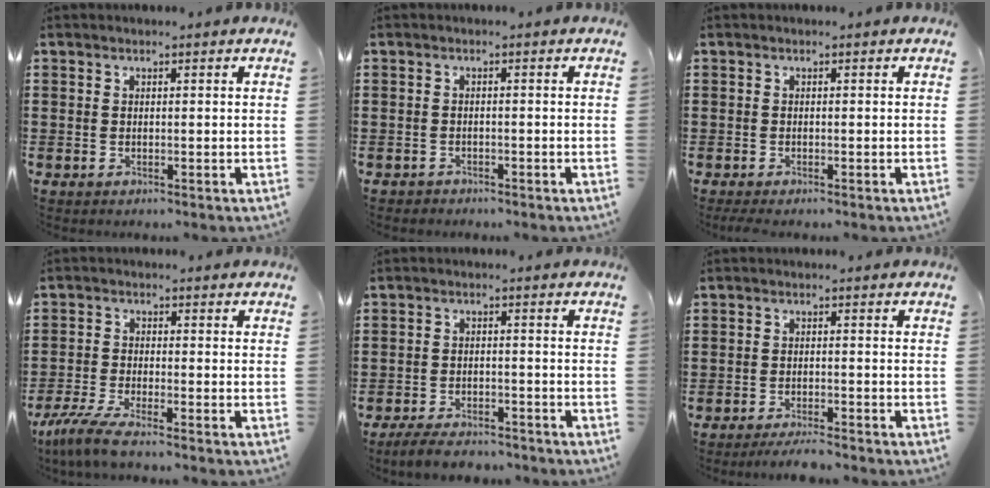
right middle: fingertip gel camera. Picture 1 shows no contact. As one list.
[{"total": 1.0, "force": [-1.0, 0.3, 0.0], "torque": [-0.001, 0.004, -0.023]}, {"total": 0.6, "force": [-0.5, 0.1, 0.3], "torque": [-0.006, -0.004, -0.009]}, {"total": 4.5, "force": [-3.7, 0.0, 2.5], "torque": [-0.071, -0.019, -0.078]}, {"total": 4.1, "force": [-3.8, 0.8, 1.3], "torque": [-0.028, 0.003, -0.076]}, {"total": 2.8, "force": [-2.6, 0.0, 0.9], "torque": [-0.016, 0.003, -0.052]}]